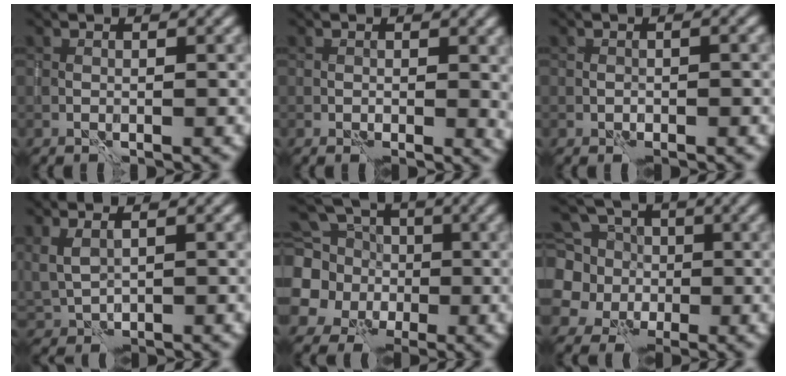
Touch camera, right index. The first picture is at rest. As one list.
[{"total": 3.3, "force": [-0.4, 1.8, 2.7], "torque": [-0.028, -0.009, -0.006]}, {"total": 0.8, "force": [-0.5, 0.4, 0.5], "torque": [-0.005, 0.001, -0.010]}, {"total": 2.5, "force": [1.3, 1.3, 1.8], "torque": [-0.037, -0.003, 0.039]}, {"total": 10.0, "force": [0.2, 9.1, 4.1], "torque": [-0.105, -0.009, -0.031]}, {"total": 9.5, "force": [1.3, 8.8, 3.4], "torque": [-0.096, 0.024, -0.018]}]